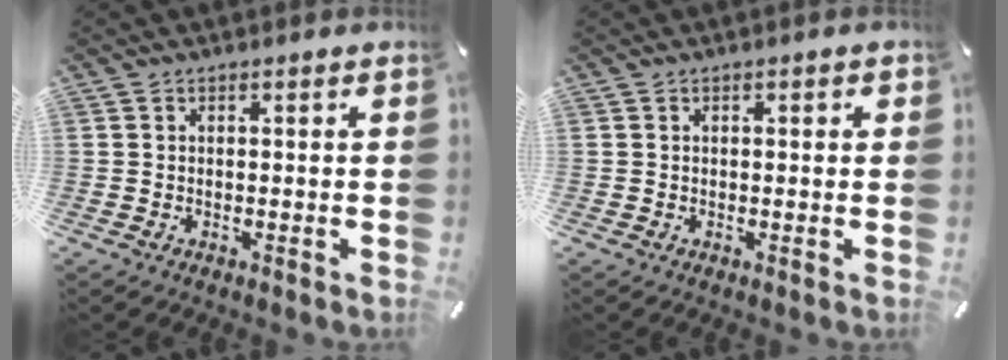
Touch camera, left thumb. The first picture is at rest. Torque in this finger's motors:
{"motor_torque": [-0.04, -0.29, 0.06, 0.11, 0.00]}